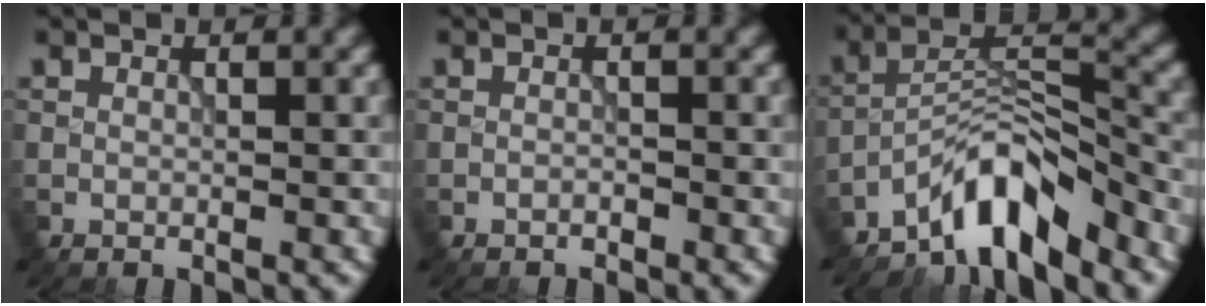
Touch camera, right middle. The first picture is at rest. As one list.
[{"total": 0.5, "force": [-0.5, 0.2, 0.1], "torque": [-0.002, 0.001, -0.008]}, {"total": 6.9, "force": [-5.6, 1.8, 3.6], "torque": [-0.052, 0.011, -0.107]}]